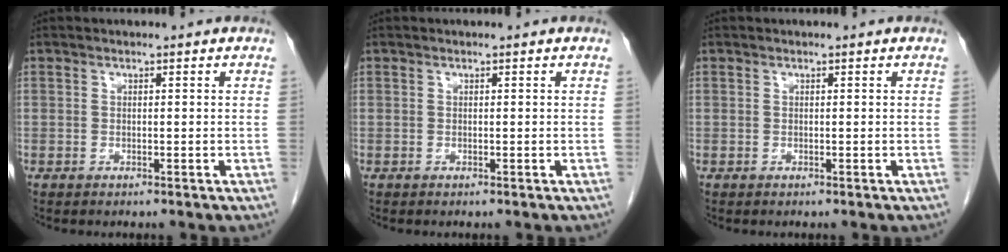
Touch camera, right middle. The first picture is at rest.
{"total": 0.0}
{"total": 0.0}